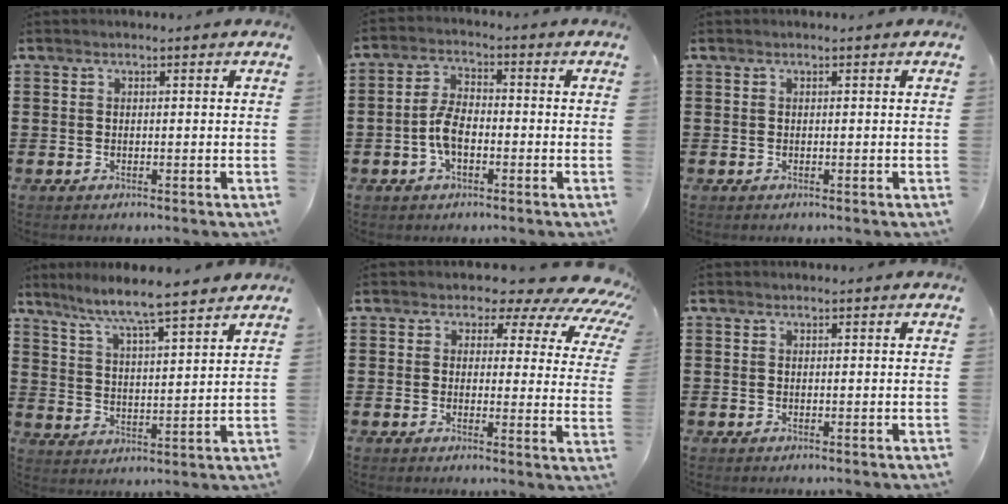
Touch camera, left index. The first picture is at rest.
{"total": 5.5, "force": [-1.5, 2.7, 4.5], "torque": [-0.107, 0.002, -0.035]}
{"total": 0.0}
{"total": 6.4, "force": [5.9, -0.2, 2.6], "torque": [-0.076, -0.037, 0.097]}
{"total": 4.5, "force": [3.2, 2.5, 1.8], "torque": [-0.034, -0.027, 0.045]}
{"total": 0.0}